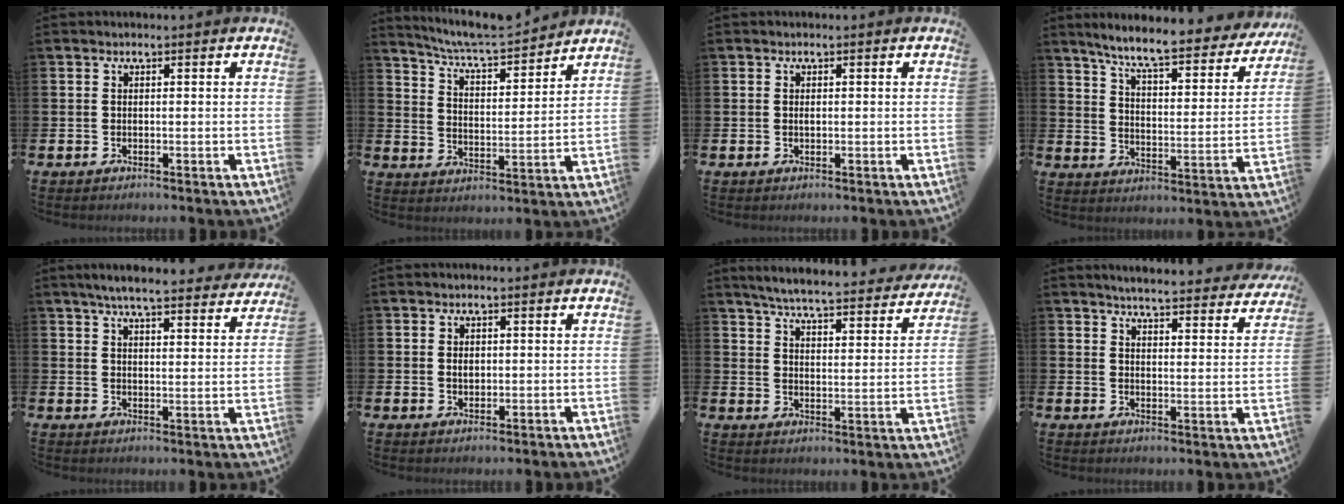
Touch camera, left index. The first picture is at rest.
{"total": 7.0, "force": [6.8, 0.3, 1.6], "torque": [-0.062, -0.051, 0.117]}
{"total": 0.5, "force": [0.1, 0.2, 0.5], "torque": [-0.015, 0.002, 0.003]}
{"total": 7.8, "force": [7.0, 0.8, 3.4], "torque": [-0.087, -0.051, 0.114]}
{"total": 6.1, "force": [5.8, 0.4, 1.8], "torque": [-0.037, -0.034, 0.100]}
{"total": 1.4, "force": [0.3, 1.0, 0.9], "torque": [-0.009, 0.002, 0.002]}
{"total": 6.0, "force": [5.7, 0.4, 1.7], "torque": [-0.046, -0.046, 0.093]}
{"total": 5.0, "force": [4.9, 0.2, 0.9], "torque": [-0.019, -0.039, 0.081]}